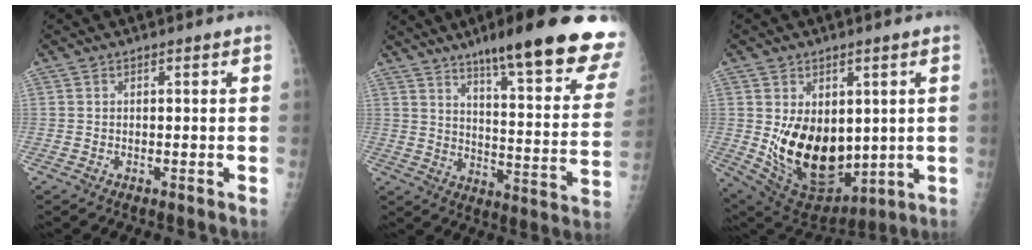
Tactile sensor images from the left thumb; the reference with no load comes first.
{"total": 25.5, "force": [17.5, 4.0, 18.2], "torque": [-0.224, -0.072, 0.237]}
{"total": 17.2, "force": [0.6, 11.4, 12.9], "torque": [-0.166, -0.034, 0.044]}